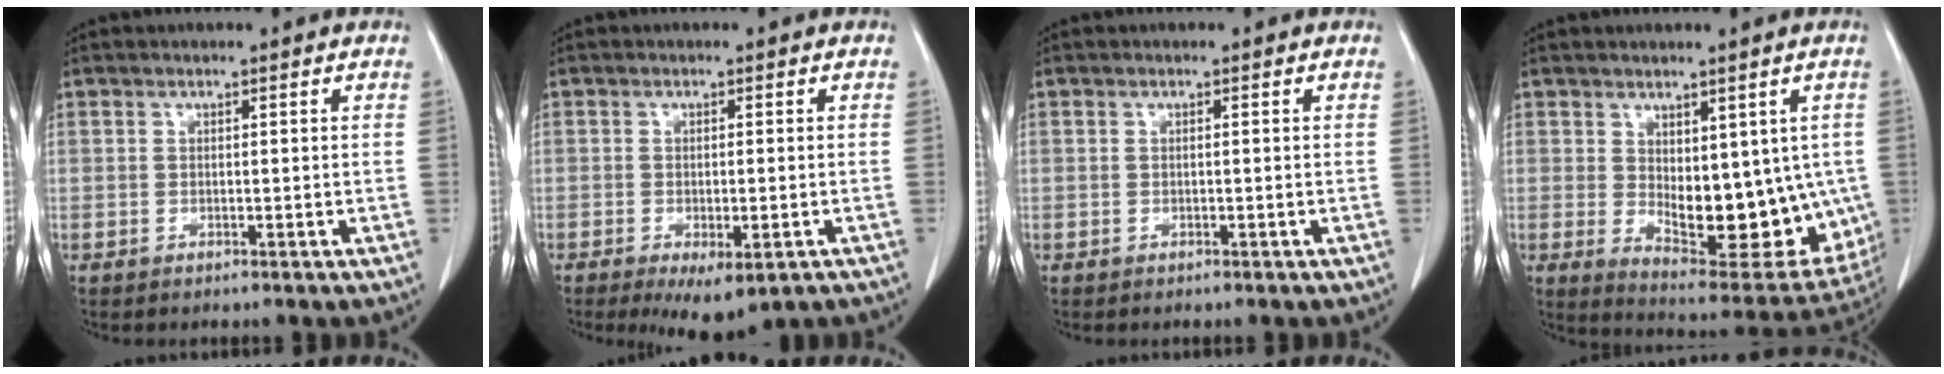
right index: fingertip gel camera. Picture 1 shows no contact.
{"total": 6.0, "force": [-3.2, 2.0, 4.7], "torque": [-0.065, -0.015, -0.039]}
{"total": 0.0}
{"total": 15.8, "force": [-0.6, 7.8, 13.7], "torque": [-0.176, -0.016, 0.016]}